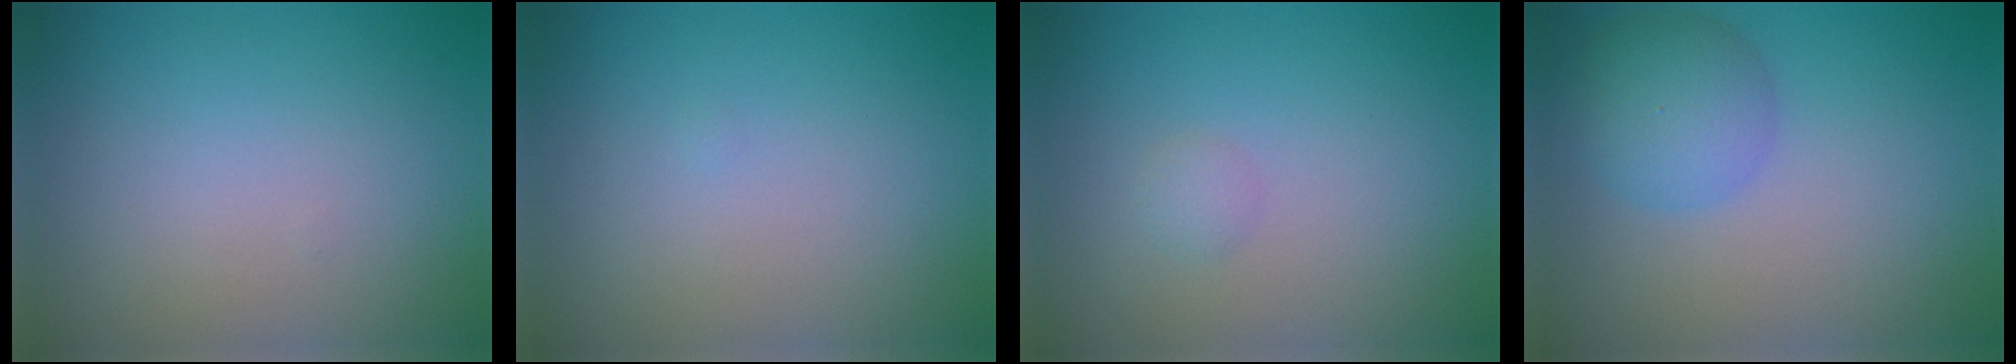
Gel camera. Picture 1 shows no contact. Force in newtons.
{"total": 0.0}
{"total": 0.8, "press": 0.8, "slide": 0.1}
{"total": 4.2, "press": 4.2, "slide": 0.2}